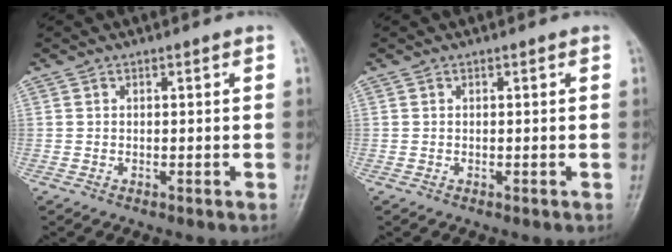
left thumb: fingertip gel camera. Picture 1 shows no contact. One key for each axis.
{"total": 0.0}